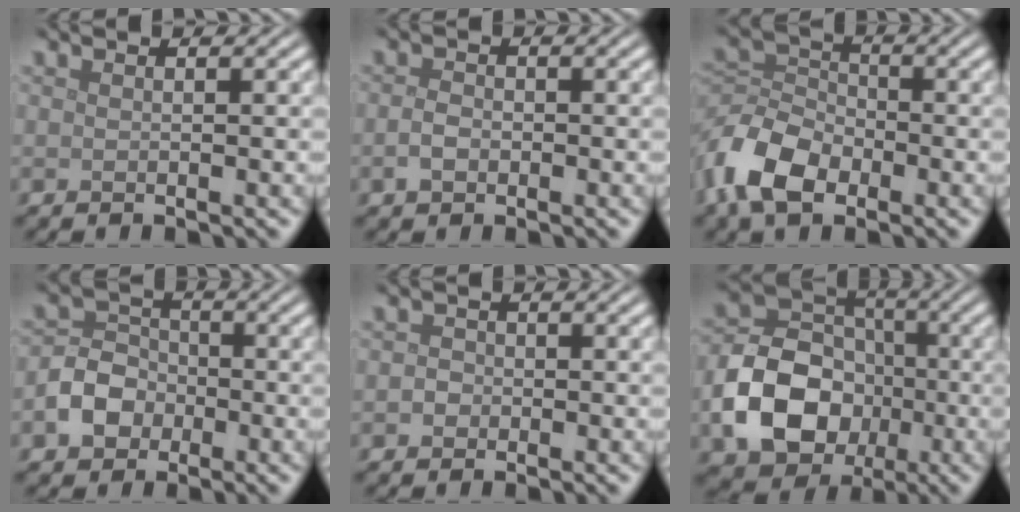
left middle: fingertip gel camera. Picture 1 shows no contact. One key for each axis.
{"total": 1.6, "fx": -0.5, "fy": 1.2, "fz": 1.0, "tx": -0.021, "ty": 0.000, "tz": -0.013}
{"total": 7.6, "fx": -4.0, "fy": 4.7, "fz": 4.4, "tx": -0.098, "ty": -0.001, "tz": -0.095}
{"total": 3.9, "fx": -1.5, "fy": 3.2, "fz": 1.8, "tx": -0.025, "ty": 0.003, "tz": -0.033}
{"total": 1.0, "fx": -0.3, "fy": 0.9, "fz": 0.2, "tx": 0.000, "ty": -0.001, "tz": -0.010}
{"total": 9.7, "fx": -2.7, "fy": 7.6, "fz": 5.5, "tx": -0.092, "ty": -0.004, "tz": -0.054}